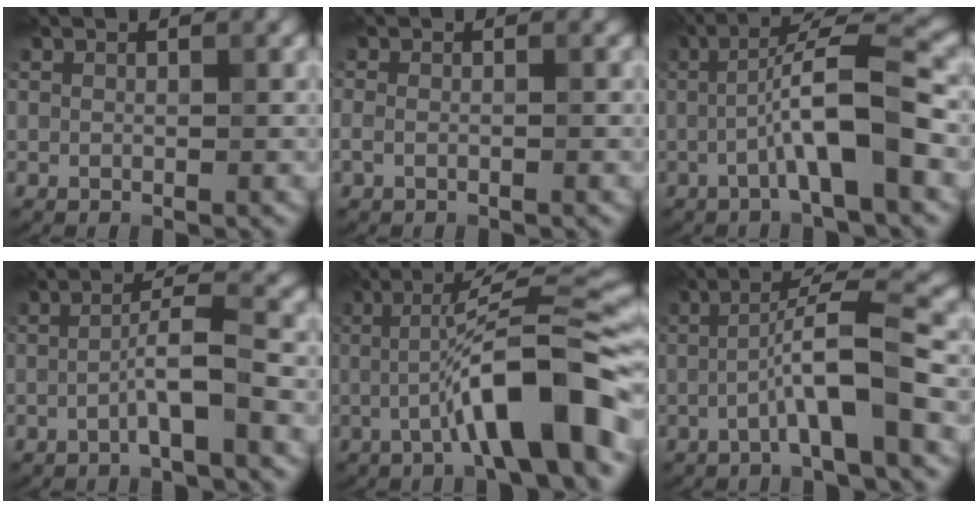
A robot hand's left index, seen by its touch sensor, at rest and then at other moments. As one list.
[{"total": 0.9, "force": [-0.4, 0.2, 0.7], "torque": [-0.019, 0.001, -0.014]}, {"total": 6.9, "force": [-1.5, 0.7, 6.7], "torque": [-0.109, 0.024, -0.032]}, {"total": 3.2, "force": [-1.2, -0.2, 2.9], "torque": [-0.051, 0.018, -0.031]}, {"total": 9.5, "force": [-2.5, 1.2, 9.0], "torque": [-0.129, 0.024, -0.045]}, {"total": 5.8, "force": [-1.6, 0.3, 5.6], "torque": [-0.091, 0.025, -0.036]}]